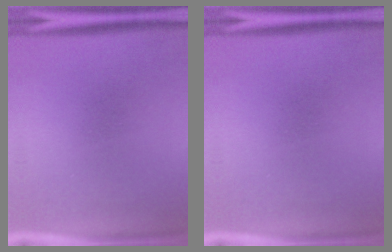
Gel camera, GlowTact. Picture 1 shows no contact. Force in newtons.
{"total": 0.0}